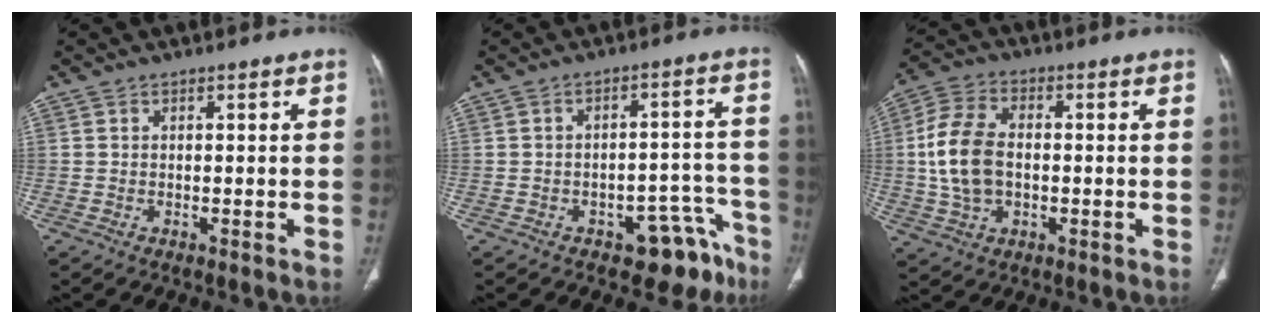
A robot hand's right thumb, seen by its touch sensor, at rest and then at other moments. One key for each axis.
{"total": 9.8, "fx": -6.5, "fy": 5.4, "fz": 4.9, "tx": -0.014, "ty": 0.069, "tz": -0.082}
{"total": 12.1, "fx": -0.1, "fy": 7.8, "fz": 9.2, "tx": -0.185, "ty": 0.015, "tz": -0.001}